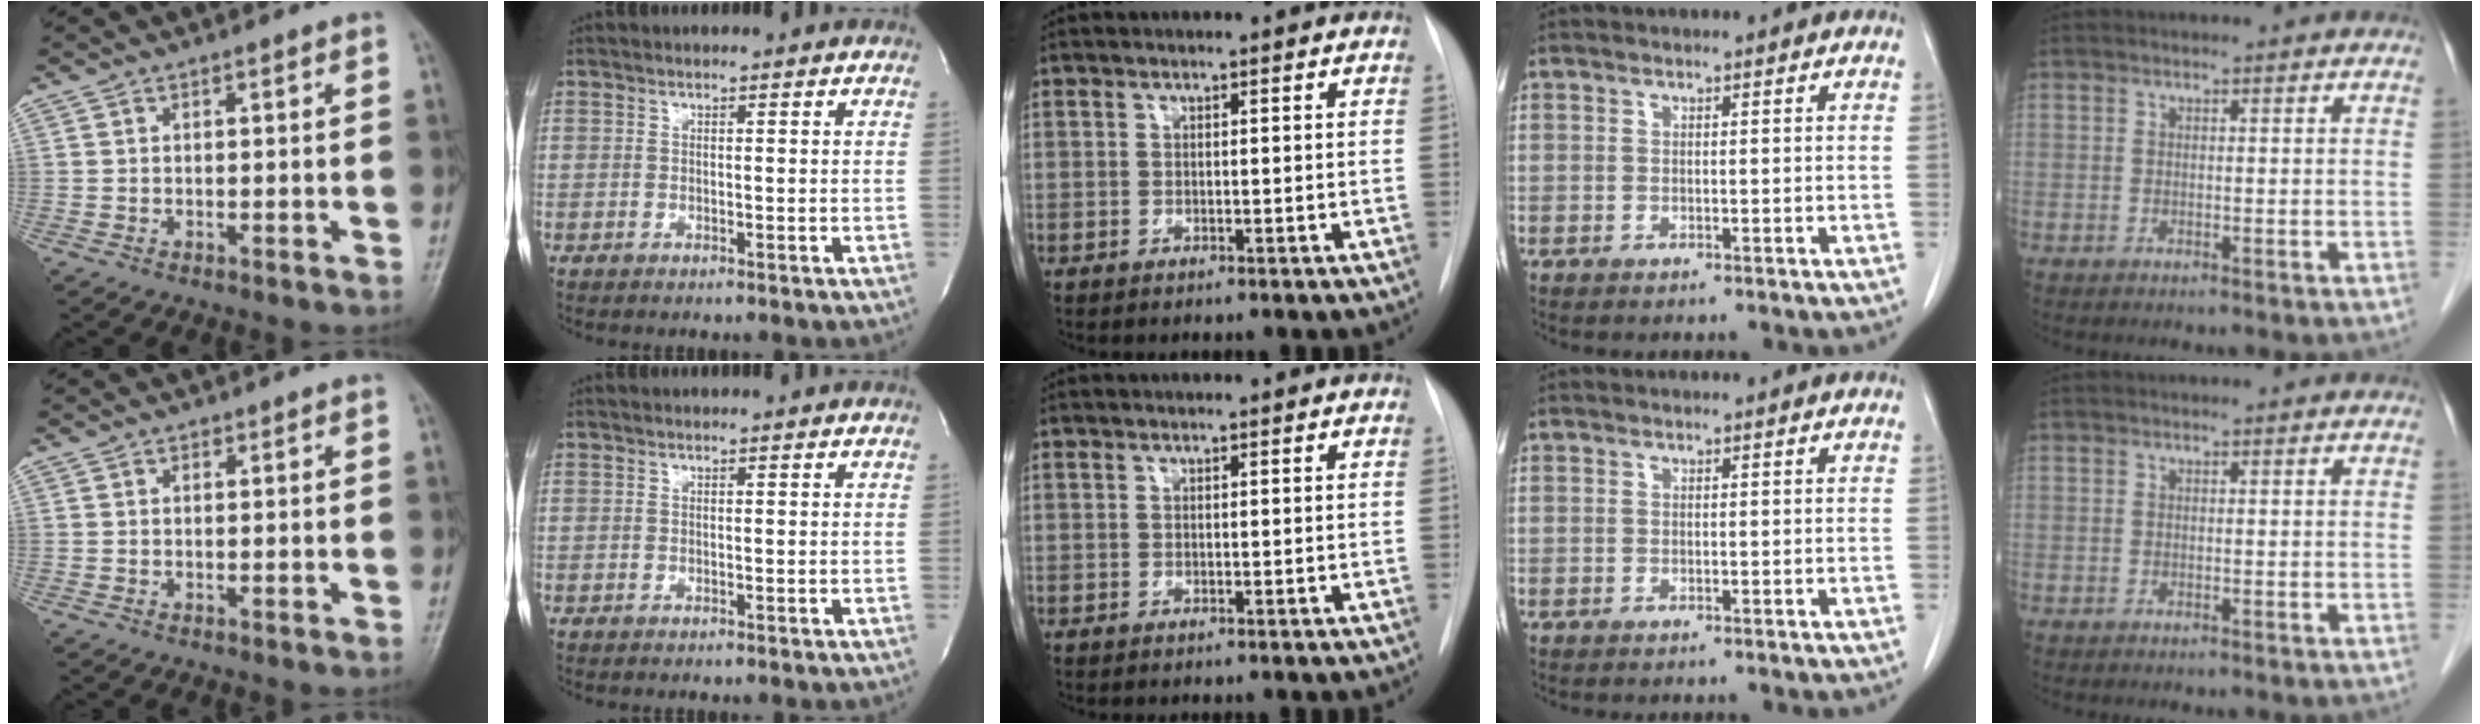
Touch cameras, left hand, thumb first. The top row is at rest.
{}